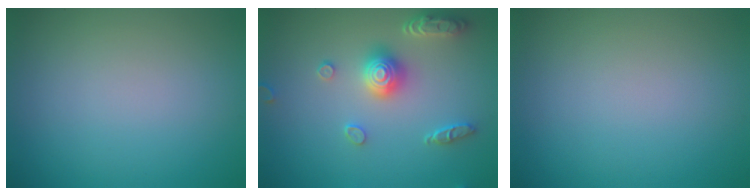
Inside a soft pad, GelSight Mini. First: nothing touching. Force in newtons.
{"total": 4.1, "press": 3.7, "slide": 1.8}
{"total": 0.0}